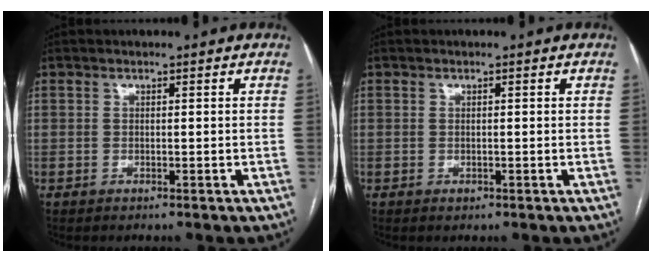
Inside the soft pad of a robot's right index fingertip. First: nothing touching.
{"total": 0.6, "force": [0.1, 0.4, 0.4], "torque": [-0.001, 0.000, 0.002]}